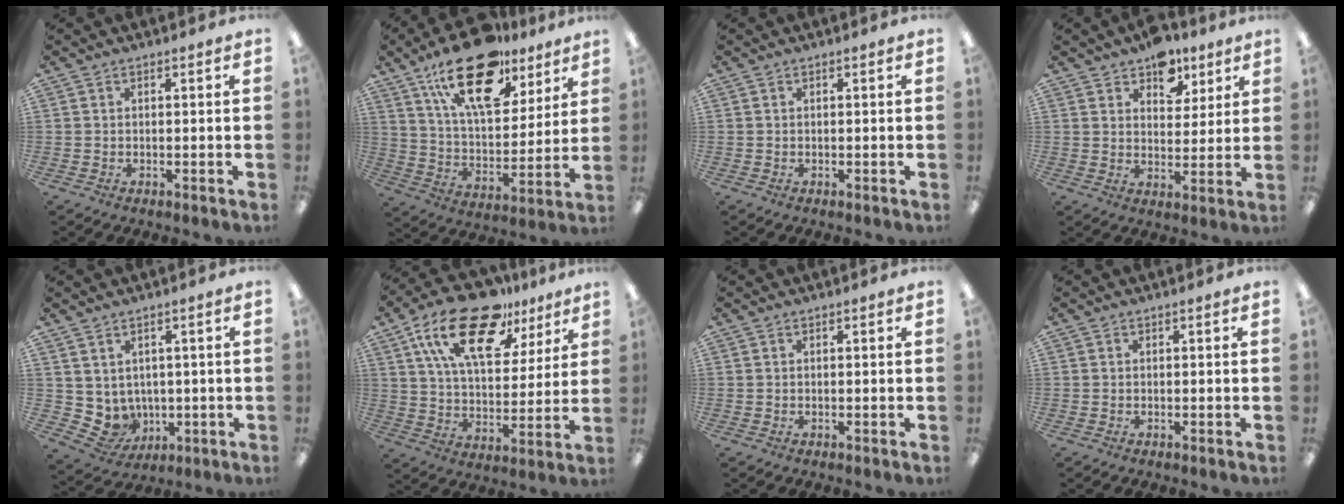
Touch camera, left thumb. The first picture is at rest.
{"total": 22.8, "force": [14.4, 10.4, 14.2], "torque": [-0.231, -0.070, 0.249]}
{"total": 0.0}
{"total": 9.6, "force": [6.8, 5.9, 3.3], "torque": [-0.038, -0.036, 0.122]}
{"total": 5.3, "force": [1.9, 4.8, 1.0], "torque": [-0.043, -0.024, 0.044]}
{"total": 21.9, "force": [13.5, 10.3, 13.8], "torque": [-0.240, -0.061, 0.237]}
{"total": 0.0}
{"total": 0.0}